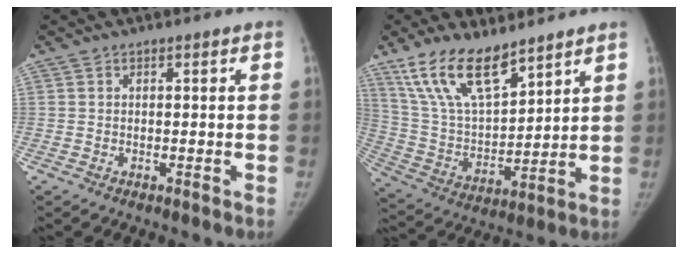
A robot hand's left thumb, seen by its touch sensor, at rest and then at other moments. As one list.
[{"total": 16.0, "force": [11.3, 6.1, 9.6], "torque": [-0.153, -0.052, 0.230]}]